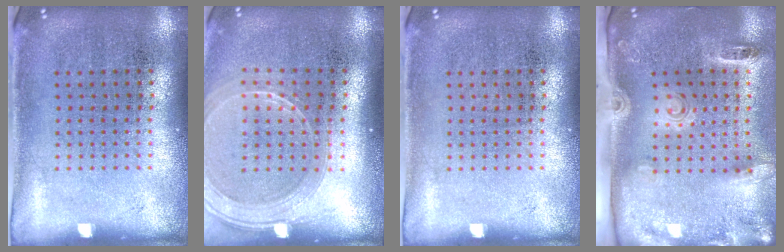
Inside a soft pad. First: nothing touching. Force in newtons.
{"total": 2.0, "press": 1.8, "slide": 0.9}
{"total": 0.0}
{"total": 2.9, "press": 2.0, "slide": 2.1}